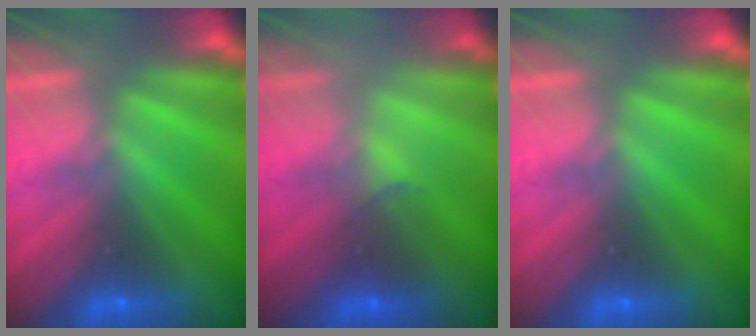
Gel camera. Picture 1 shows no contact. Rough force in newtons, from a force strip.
{"total": 2.0}
{"total": 0.0}